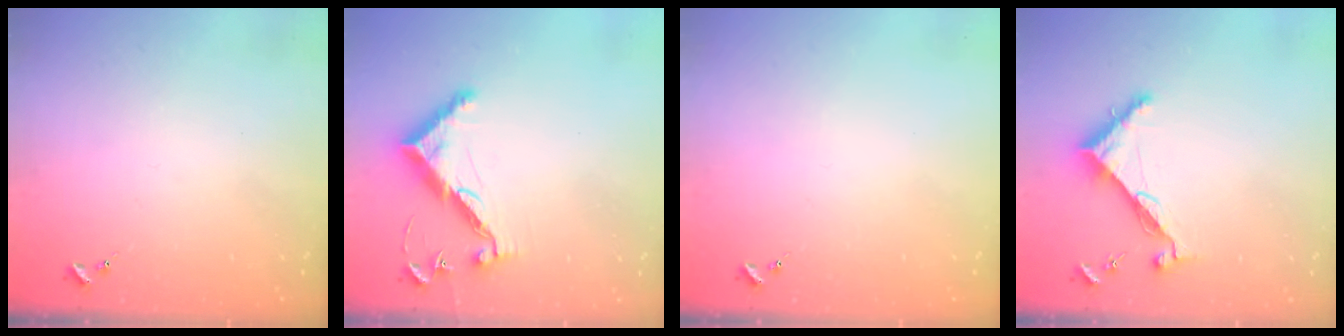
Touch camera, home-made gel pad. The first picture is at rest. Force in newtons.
{"total": 10.2, "press": 10.2, "slide": 0.4}
{"total": 0.0}
{"total": 6.8, "press": 6.8, "slide": 0.3}